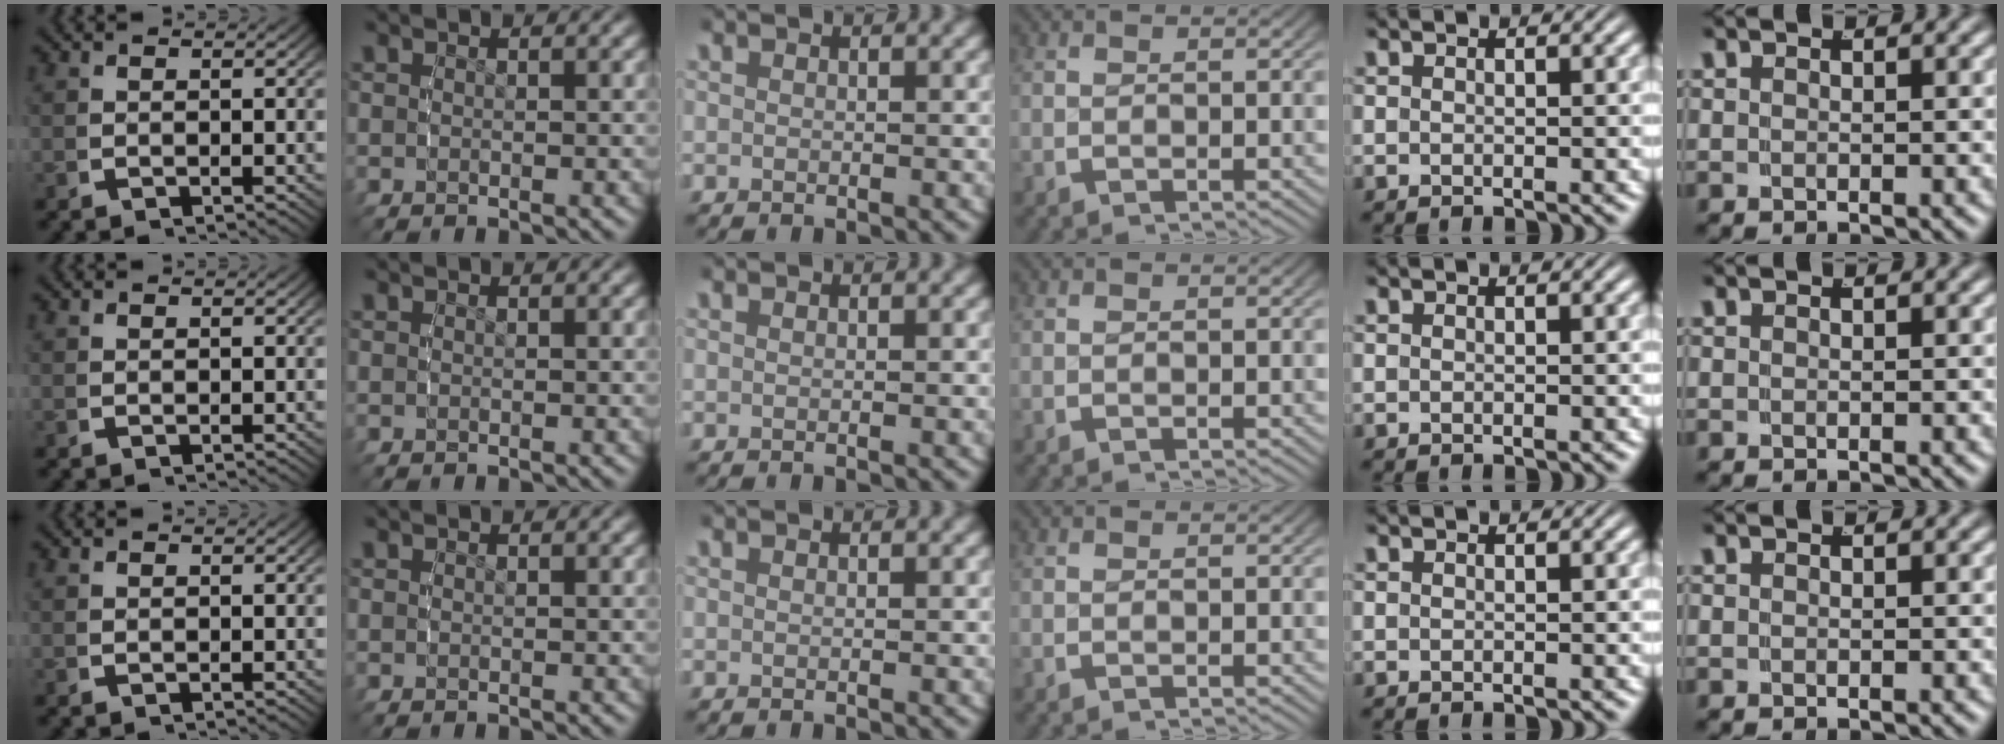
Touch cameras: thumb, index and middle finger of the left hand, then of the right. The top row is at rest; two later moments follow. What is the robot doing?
{"motion": "grasp_and_lifting", "object": "bottle cap"}